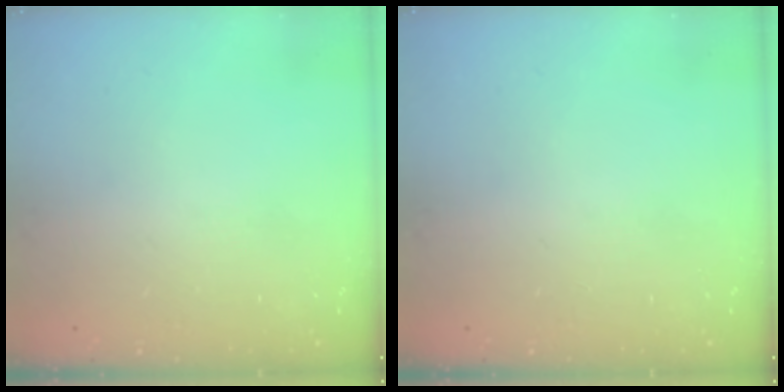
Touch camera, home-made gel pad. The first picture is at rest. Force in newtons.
{"total": 0.0}